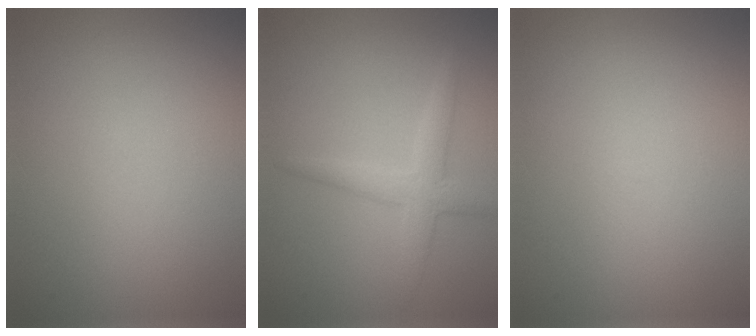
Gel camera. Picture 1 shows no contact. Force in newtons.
{"total": 2.6, "press": 2.6, "slide": 0.1}
{"total": 0.0}